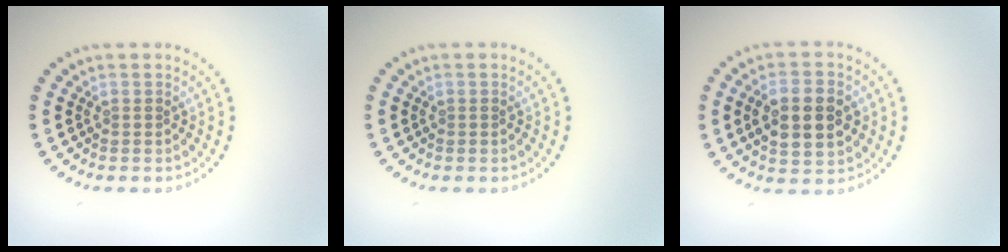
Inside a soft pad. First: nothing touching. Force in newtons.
{"total": 0.0}
{"total": 5.5, "press": 5.5, "slide": 0.5}